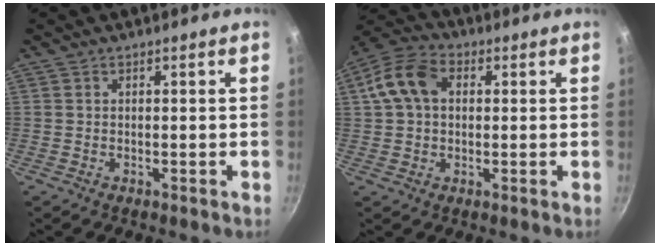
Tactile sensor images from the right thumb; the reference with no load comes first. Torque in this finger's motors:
{"motor_torque": [-0.55, 0.68, 0.27, -0.38, 0.17]}